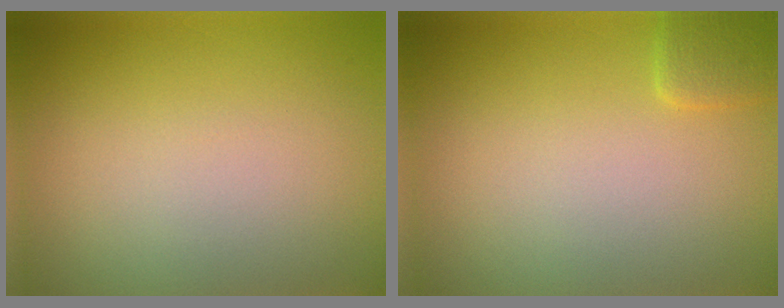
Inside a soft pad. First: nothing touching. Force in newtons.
{"total": 1.5, "press": 1.5, "slide": 0.1}